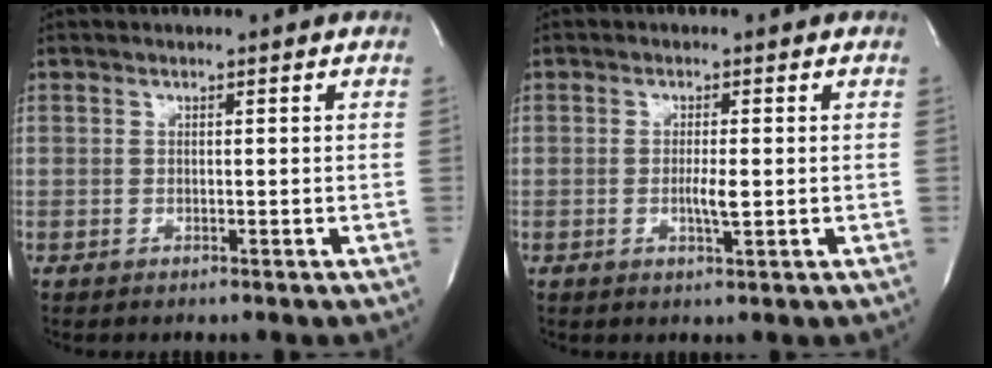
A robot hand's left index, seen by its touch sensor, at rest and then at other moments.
{"total": 2.6, "force": [-0.4, 0.3, 2.5], "torque": [-0.051, -0.005, -0.006]}